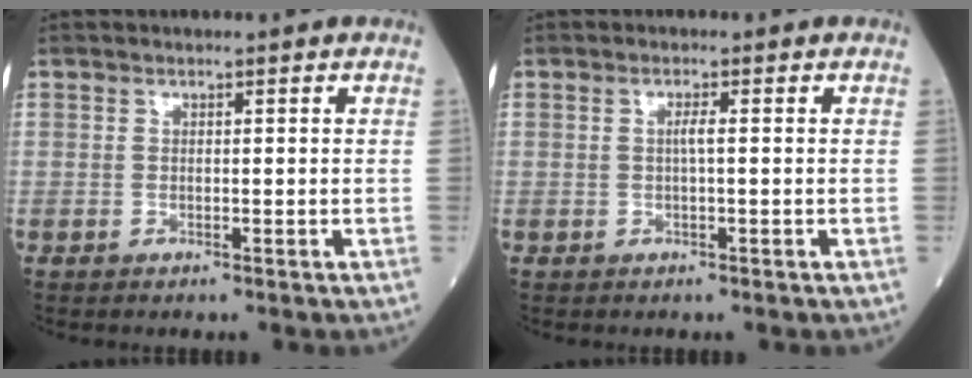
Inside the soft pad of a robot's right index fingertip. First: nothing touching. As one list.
[{"total": 1.3, "force": [0.0, -0.1, 1.3], "torque": [-0.027, 0.002, -0.001]}]